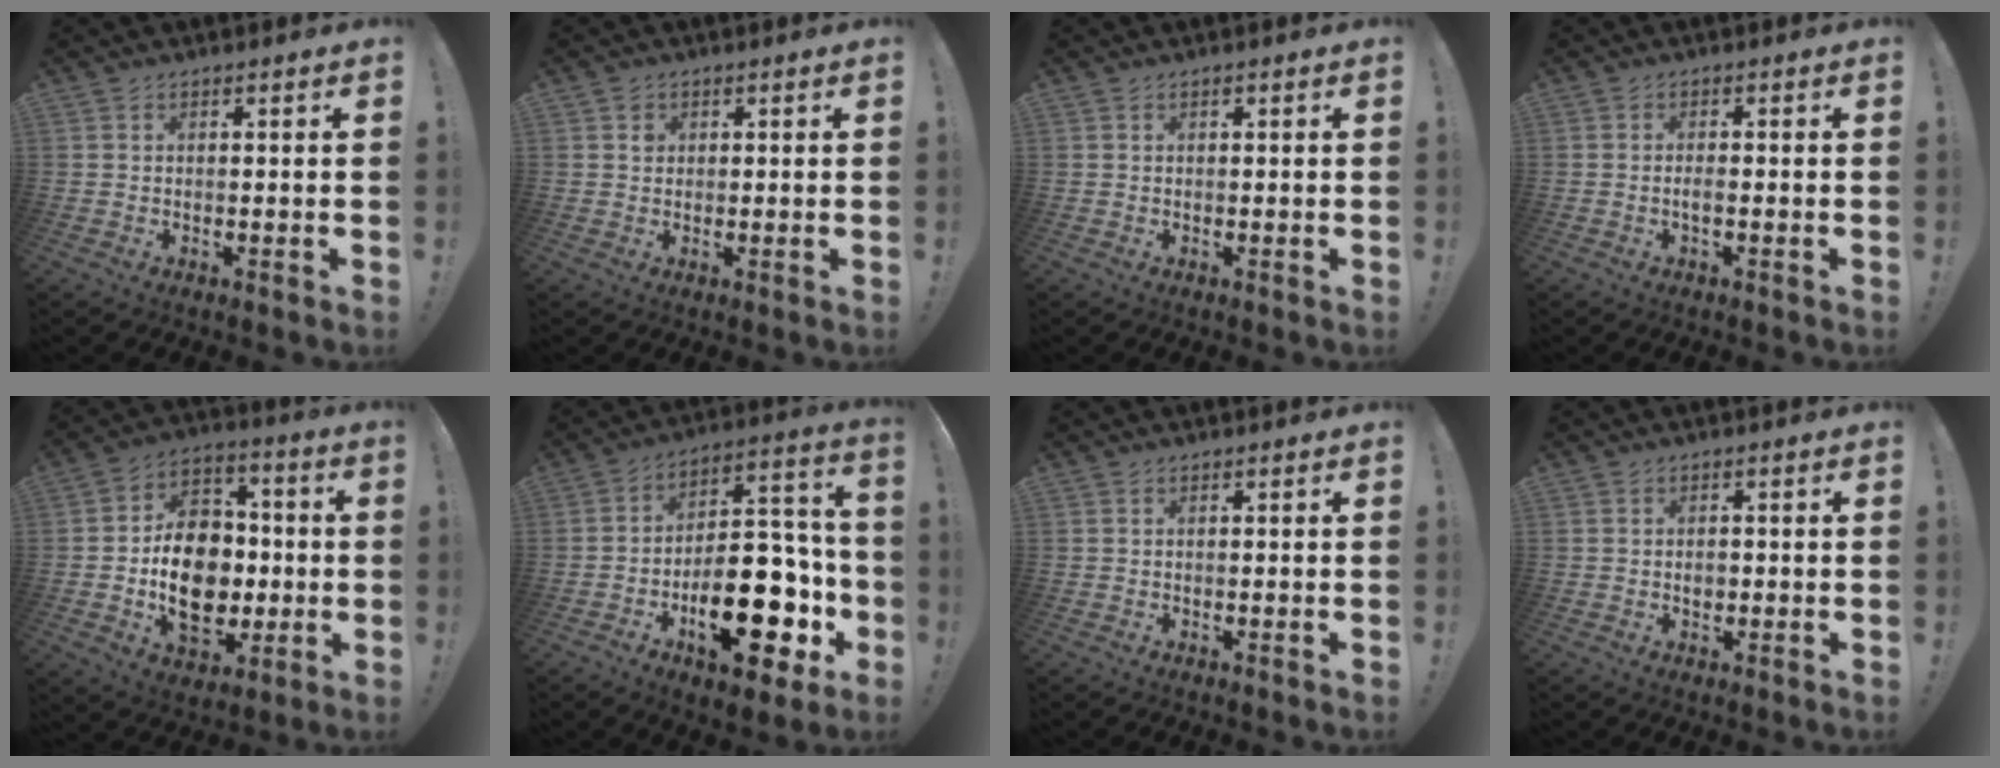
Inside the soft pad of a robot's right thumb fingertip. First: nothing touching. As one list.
[{"total": 1.6, "force": [0.5, 1.5, 0.3], "torque": [0.006, -0.002, 0.006]}, {"total": 0.0}, {"total": 1.9, "force": [-0.8, 0.4, 1.7], "torque": [-0.031, 0.004, -0.015]}, {"total": 17.7, "force": [-2.7, 13.6, 11.0], "torque": [-0.181, 0.021, -0.036]}, {"total": 24.7, "force": [-9.7, 12.4, 19.1], "torque": [-0.260, 0.070, -0.134]}, {"total": 0.0}, {"total": 1.9, "force": [-0.5, 1.4, 1.1], "torque": [-0.005, -0.003, -0.012]}]